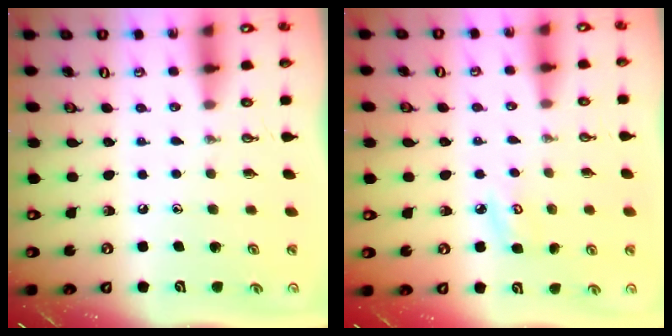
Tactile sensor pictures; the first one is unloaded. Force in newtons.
{"total": 4.9, "press": 4.8, "slide": 0.6}